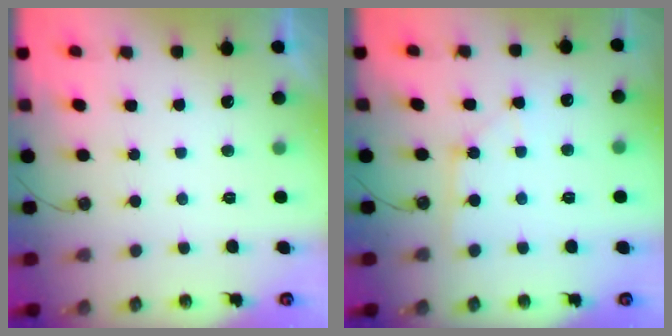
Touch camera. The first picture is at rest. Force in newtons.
{"total": 2.0, "press": 2.0, "slide": 0.3}